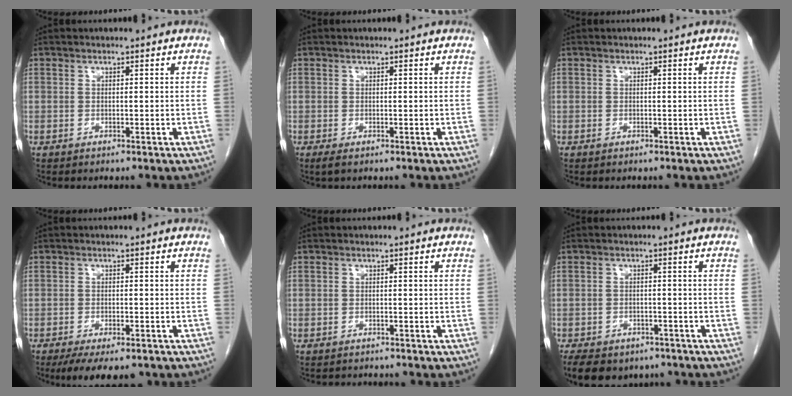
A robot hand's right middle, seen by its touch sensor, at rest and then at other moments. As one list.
[{"total": 0.9, "force": [-0.5, 0.1, 0.7], "torque": [-0.016, -0.005, -0.006]}, {"total": 0.0}, {"total": 8.4, "force": [-6.3, 2.7, 4.9], "torque": [-0.067, -0.011, -0.092]}, {"total": 1.9, "force": [-1.9, 0.3, 0.1], "torque": [-0.004, -0.007, -0.025]}, {"total": 12.2, "force": [-9.0, 6.6, 4.9], "torque": [-0.110, -0.008, -0.116]}]